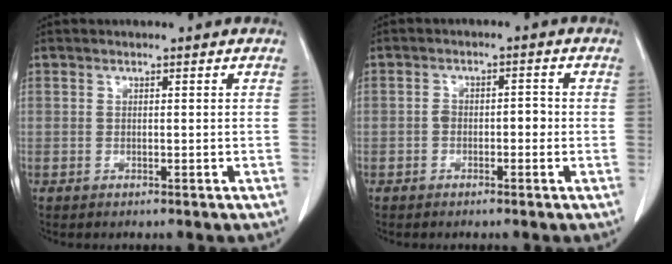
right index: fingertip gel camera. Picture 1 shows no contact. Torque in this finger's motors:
{"motor_torque": [0.38, -0.29, 0.18, 0.04]}